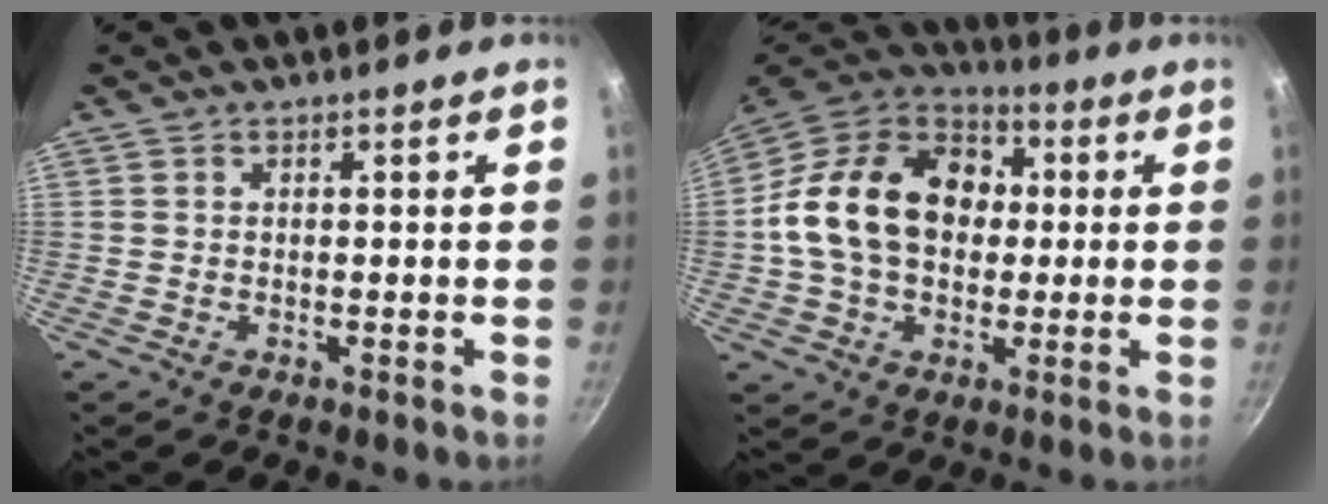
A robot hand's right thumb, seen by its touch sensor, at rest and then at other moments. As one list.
[{"total": 20.7, "force": [1.5, 15.4, 13.8], "torque": [-0.214, 0.036, 0.014]}]